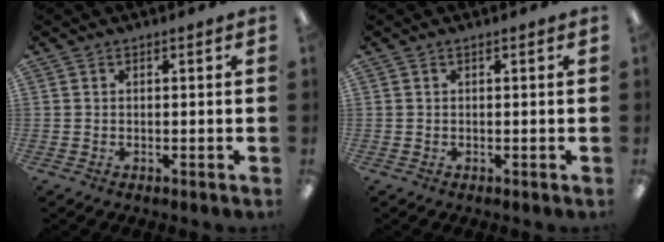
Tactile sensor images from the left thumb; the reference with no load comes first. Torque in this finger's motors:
{"motor_torque": [0.00, 0.00, -0.05, -0.04, 0.00]}